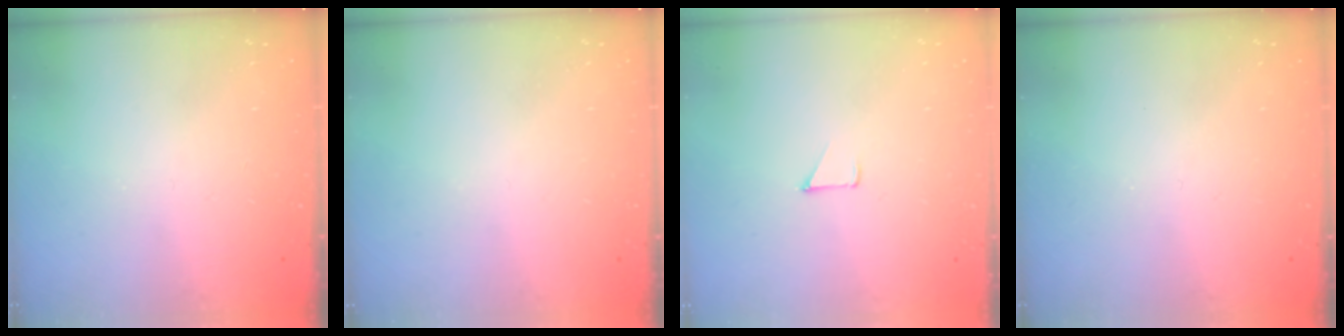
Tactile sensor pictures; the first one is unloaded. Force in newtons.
{"total": 0.0}
{"total": 3.3, "press": 3.3, "slide": 0.3}
{"total": 0.0}